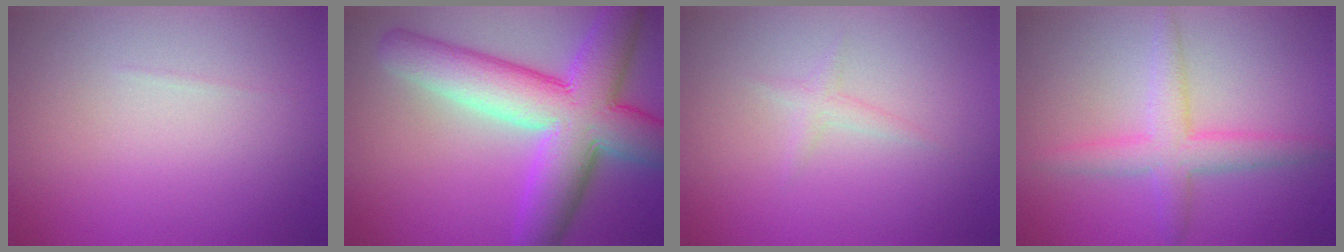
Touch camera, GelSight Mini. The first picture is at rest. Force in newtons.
{"total": 10.8, "press": 10.8, "slide": 0.6}
{"total": 0.5, "press": 0.5, "slide": 0.0}
{"total": 3.3, "press": 3.3, "slide": 0.1}